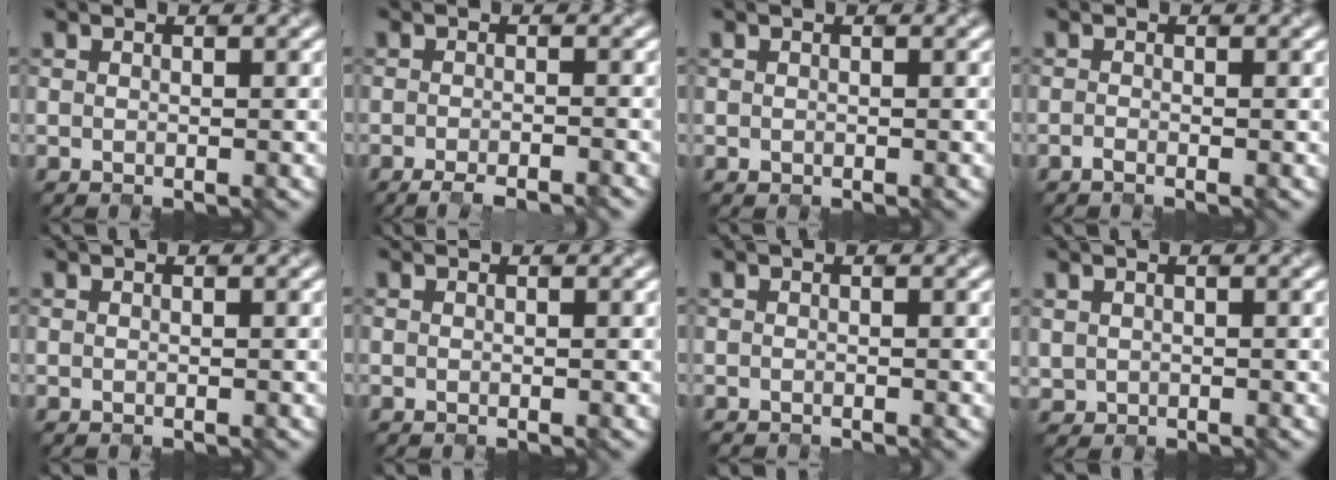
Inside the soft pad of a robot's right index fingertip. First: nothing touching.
{"total": 2.4, "force": [-1.8, 0.3, 1.6], "torque": [-0.015, -0.002, -0.031]}
{"total": 0.0}
{"total": 0.7, "force": [-0.6, -0.1, 0.3], "torque": [-0.007, 0.003, -0.011]}
{"total": 0.0}
{"total": 0.0}
{"total": 0.0}
{"total": 0.5, "force": [0.1, 0.5, -0.1], "torque": [0.001, 0.000, 0.012]}